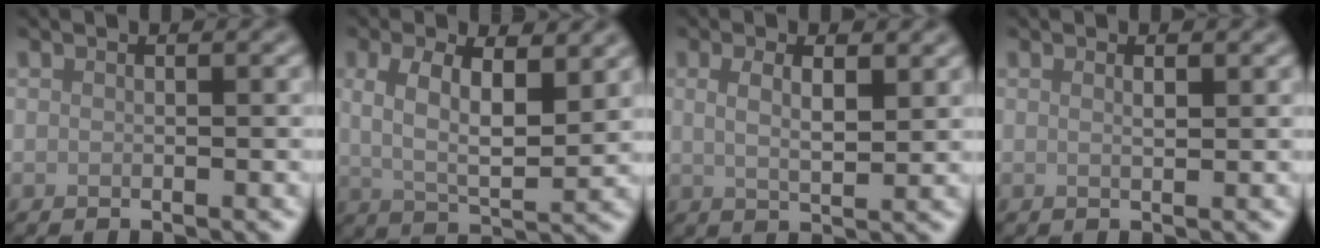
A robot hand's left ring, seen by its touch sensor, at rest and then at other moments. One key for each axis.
{"total": 6.1, "fx": 1.9, "fy": 2.6, "fz": 5.2, "tx": -0.097, "ty": -0.002, "tz": 0.037}
{"total": 3.1, "fx": 1.4, "fy": 1.0, "fz": 2.6, "tx": -0.045, "ty": 0.000, "tz": 0.025}
{"total": 1.0, "fx": 0.6, "fy": 0.2, "fz": 0.7, "tx": -0.012, "ty": 0.000, "tz": 0.009}